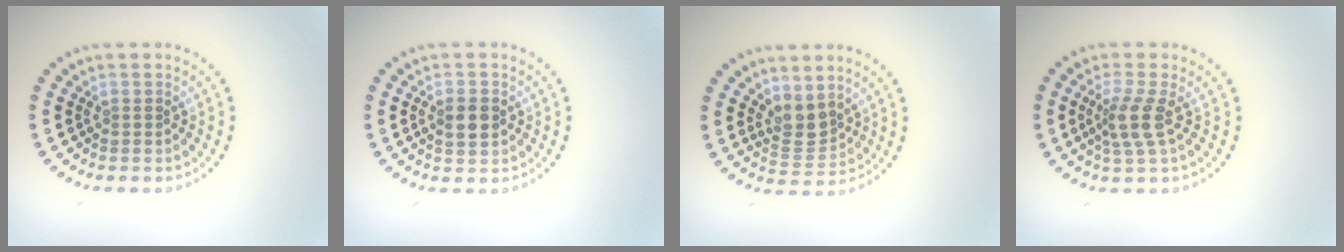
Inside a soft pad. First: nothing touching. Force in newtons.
{"total": 2.2, "press": 2.2, "slide": 0.1}
{"total": 2.7, "press": 2.2, "slide": 1.6}
{"total": 2.8, "press": 2.2, "slide": 1.7}